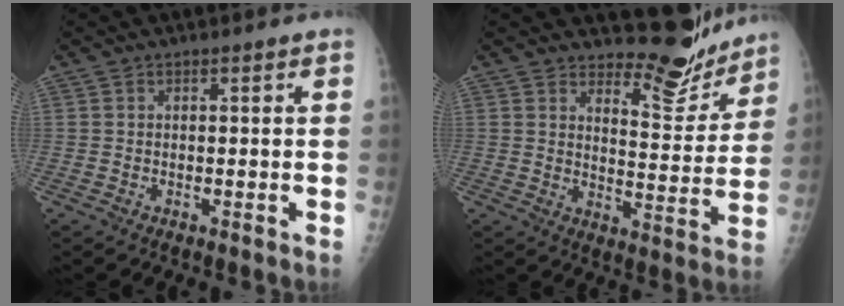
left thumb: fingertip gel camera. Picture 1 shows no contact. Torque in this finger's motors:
{"motor_torque": [-0.20, -0.26, -0.42, -0.45, 0.02]}